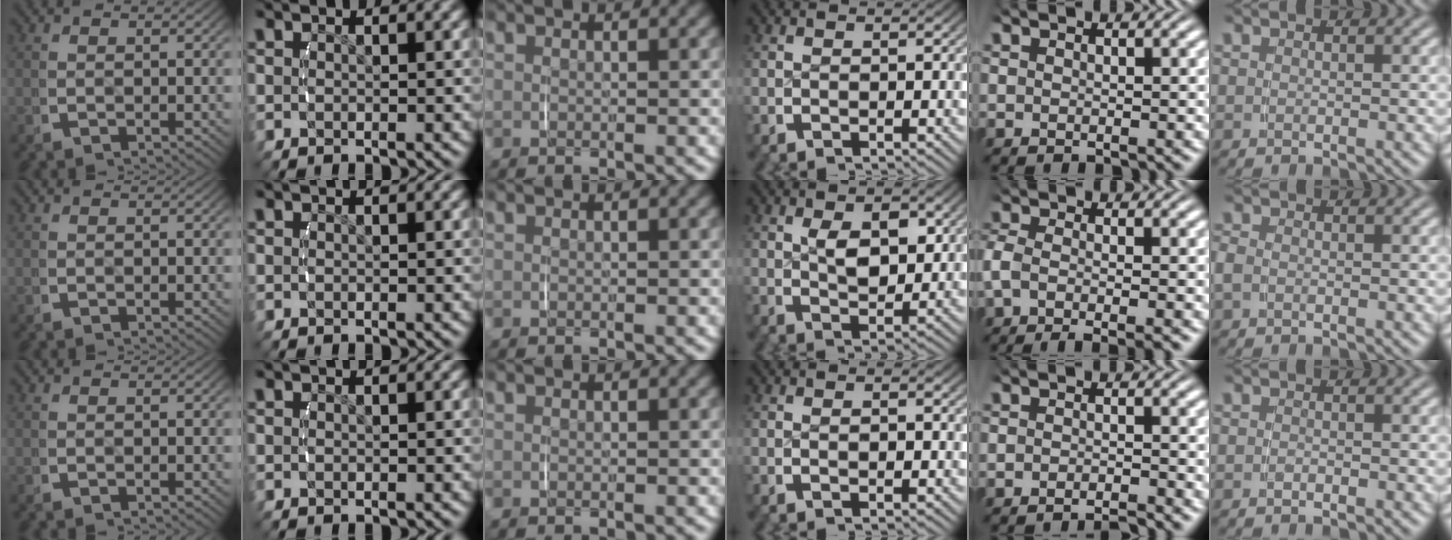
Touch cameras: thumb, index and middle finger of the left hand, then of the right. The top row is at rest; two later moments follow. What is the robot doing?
{"motion": "lift_and_place", "object": "ethernet cable"}